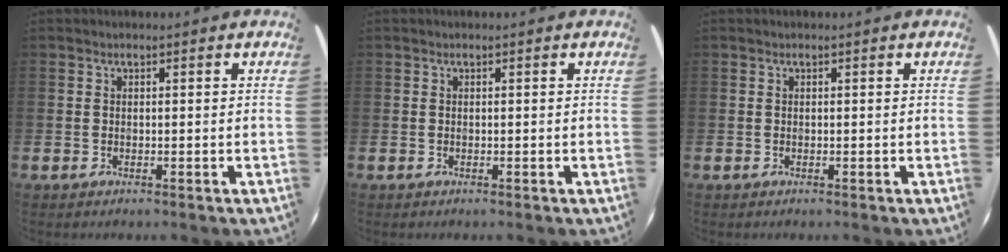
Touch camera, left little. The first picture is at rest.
{"total": 0.0}
{"total": 0.0}